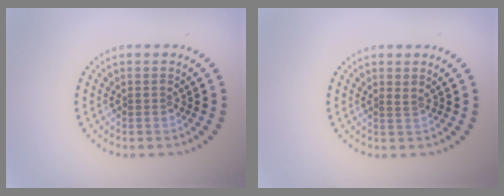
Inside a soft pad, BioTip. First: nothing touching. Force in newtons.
{"total": 0.5, "press": 0.3, "slide": 0.4}